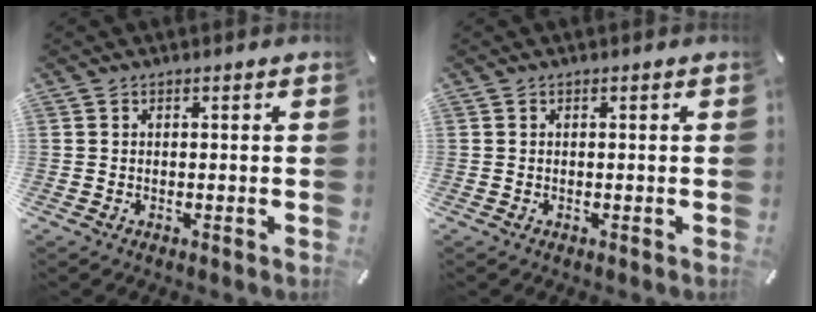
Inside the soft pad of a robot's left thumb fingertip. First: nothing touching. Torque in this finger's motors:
{"motor_torque": [0.00, 0.00, -0.03, -0.02, 0.00]}